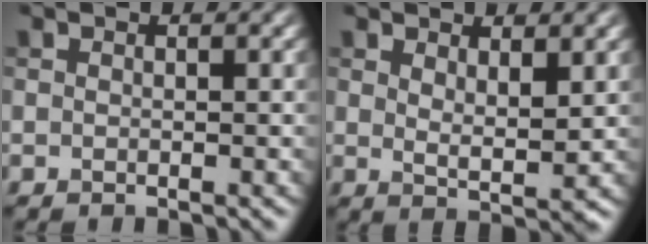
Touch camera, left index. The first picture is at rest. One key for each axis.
{"total": 2.7, "fx": 1.5, "fy": 0.7, "fz": 2.1, "tx": -0.035, "ty": -0.011, "tz": 0.029}